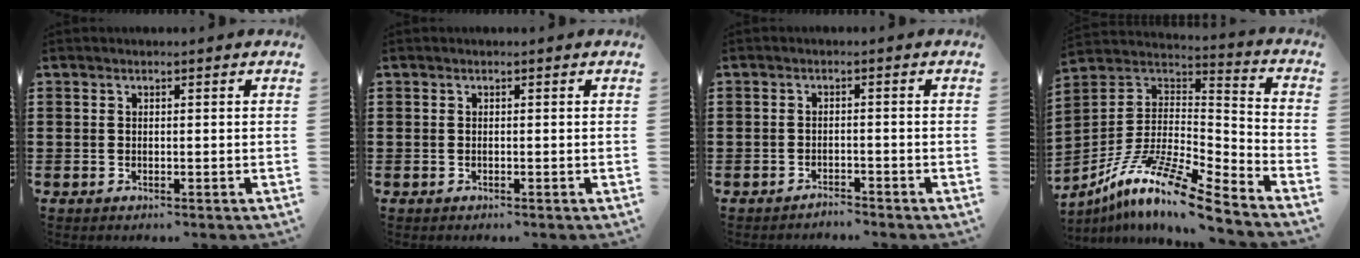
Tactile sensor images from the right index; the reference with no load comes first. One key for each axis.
{"total": 0.0}
{"total": 1.6, "fx": -1.6, "fy": 0.0, "fz": -0.1, "tx": -0.003, "ty": 0.002, "tz": -0.035}
{"total": 13.0, "fx": -9.5, "fy": 1.7, "fz": 8.6, "tx": -0.180, "ty": 0.010, "tz": -0.189}